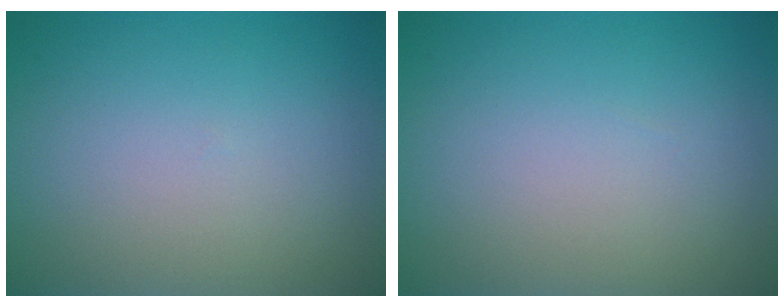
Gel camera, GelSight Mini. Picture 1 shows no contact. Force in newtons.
{"total": 0.0}